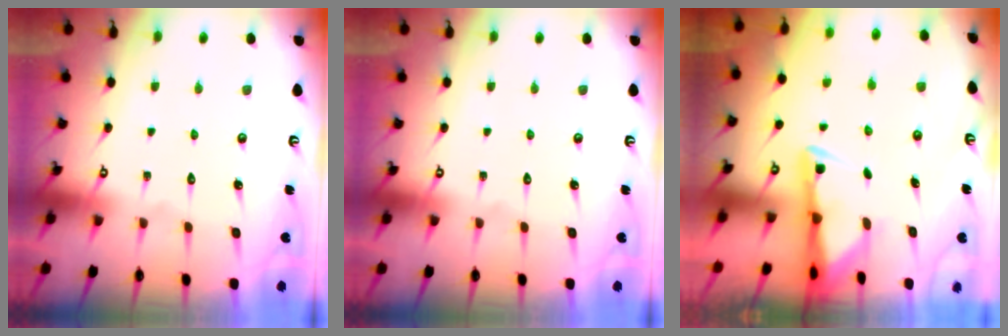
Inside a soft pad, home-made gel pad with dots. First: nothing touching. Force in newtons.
{"total": 0.0}
{"total": 3.0, "press": 2.9, "slide": 0.6}